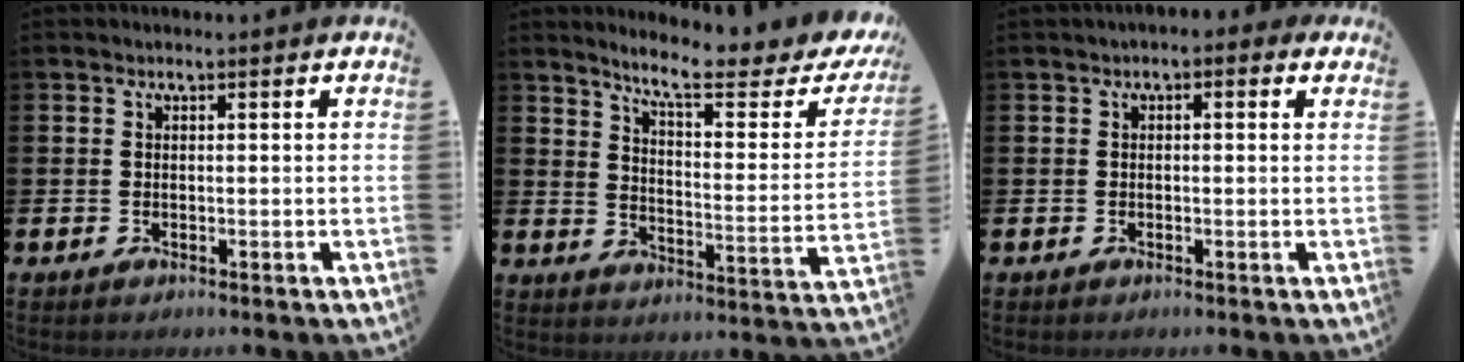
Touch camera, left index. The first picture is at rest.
{"total": 8.6, "force": [7.2, 1.3, 4.5], "torque": [-0.095, -0.050, 0.113]}
{"total": 0.8, "force": [-0.3, 0.6, 0.5], "torque": [-0.010, 0.007, -0.009]}